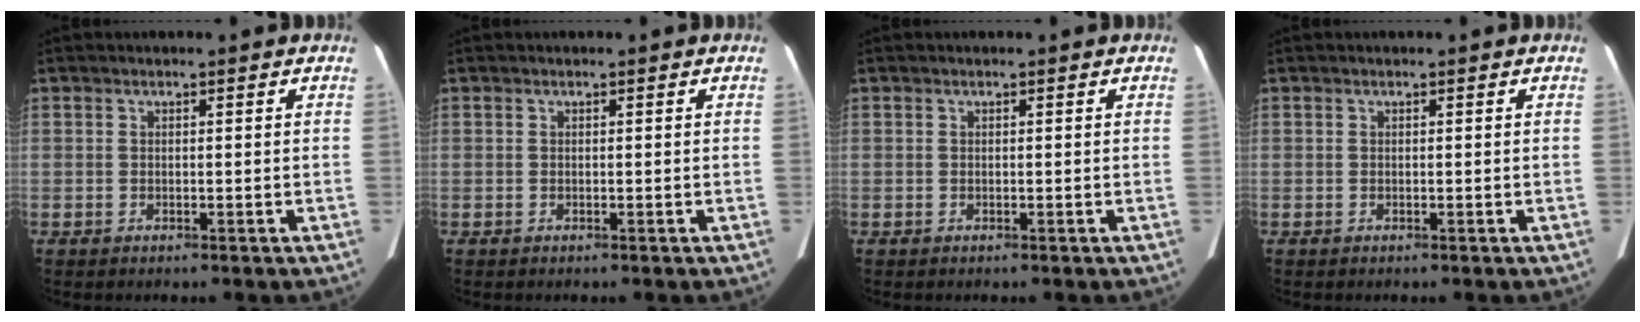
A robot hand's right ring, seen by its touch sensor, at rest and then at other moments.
{"total": 0.0}
{"total": 0.0}
{"total": 0.0}